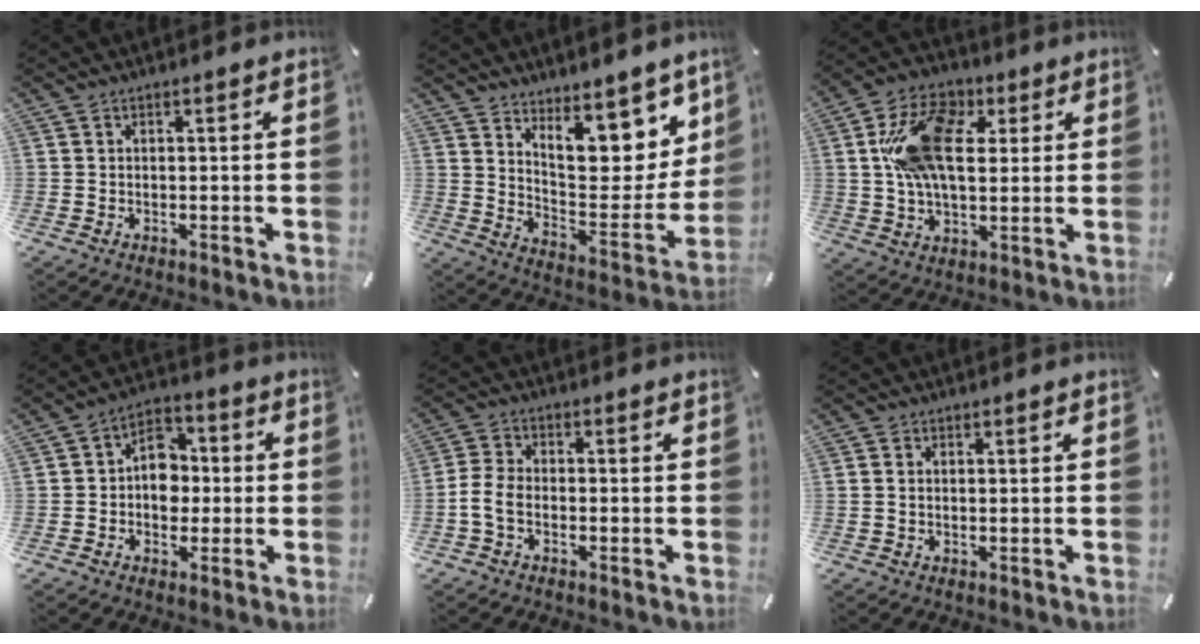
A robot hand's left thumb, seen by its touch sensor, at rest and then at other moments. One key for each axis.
{"total": 14.9, "fx": 10.5, "fy": 7.5, "fz": 7.5, "tx": -0.086, "ty": -0.092, "tz": 0.187}
{"total": 18.7, "fx": 4.0, "fy": 12.2, "fz": 13.6, "tx": -0.259, "ty": 0.018, "tz": 0.070}
{"total": 8.3, "fx": -1.2, "fy": 6.9, "fz": 4.4, "tx": -0.063, "ty": 0.019, "tz": -0.022}
{"total": 5.0, "fx": -2.3, "fy": 3.0, "fz": 3.3, "tx": -0.071, "ty": 0.011, "tz": -0.044}
{"total": 1.2, "fx": 0.0, "fy": 0.9, "fz": 0.7, "tx": -0.016, "ty": 0.005, "tz": -0.002}